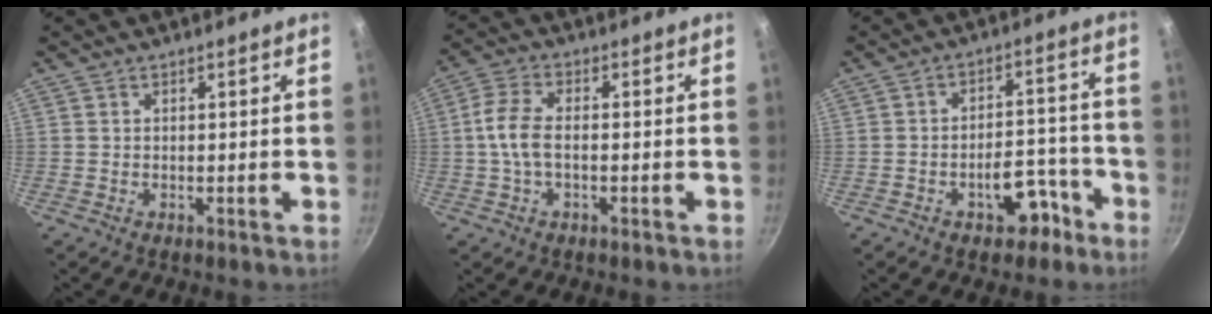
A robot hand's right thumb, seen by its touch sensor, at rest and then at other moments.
{"total": 6.6, "force": [-0.6, 3.5, 5.5], "torque": [-0.117, 0.019, -0.021]}
{"total": 8.5, "force": [-4.7, 4.9, 5.2], "torque": [-0.029, 0.053, -0.055]}